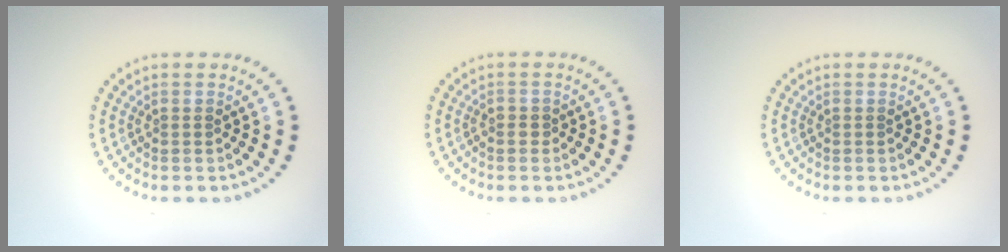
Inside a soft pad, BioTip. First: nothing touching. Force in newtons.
{"total": 0.5, "press": 0.4, "slide": 0.3}
{"total": 0.0}